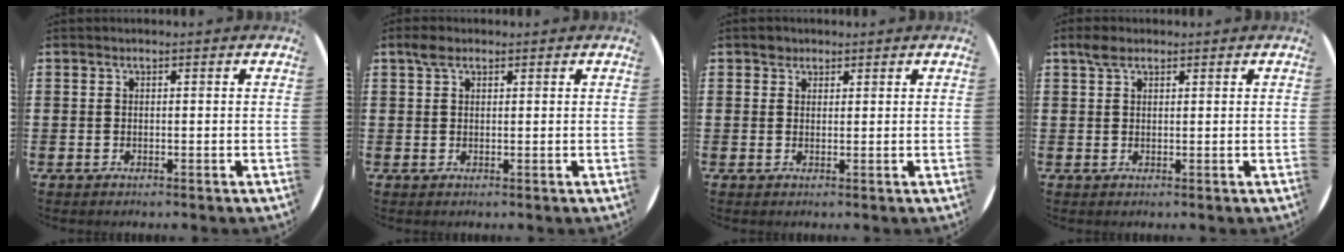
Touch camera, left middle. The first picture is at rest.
{"total": 1.8, "force": [1.2, 1.0, 0.8], "torque": [-0.011, 0.002, 0.021]}
{"total": 1.4, "force": [1.2, 0.8, 0.1], "torque": [0.005, -0.001, 0.022]}
{"total": 2.1, "force": [1.5, 1.1, 0.9], "torque": [-0.012, 0.002, 0.027]}